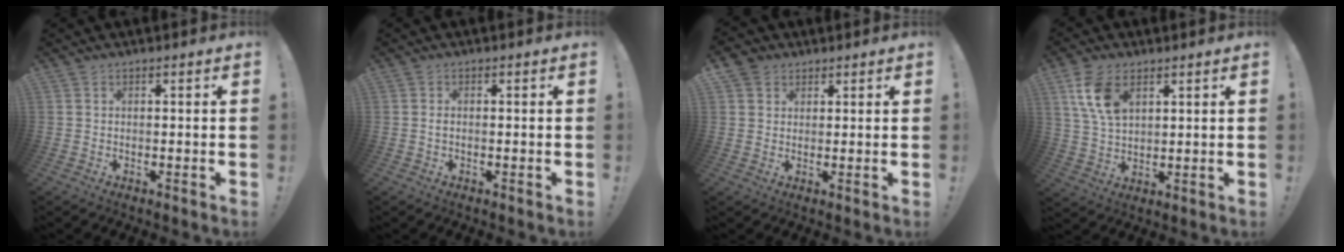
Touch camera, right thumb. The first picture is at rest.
{"total": 0.8, "force": [-0.3, 0.3, 0.7], "torque": [-0.021, 0.006, -0.004]}
{"total": 4.0, "force": [2.2, 3.3, 0.6], "torque": [-0.007, -0.008, 0.042]}
{"total": 10.3, "force": [5.0, 5.9, 6.8], "torque": [-0.128, -0.014, 0.093]}